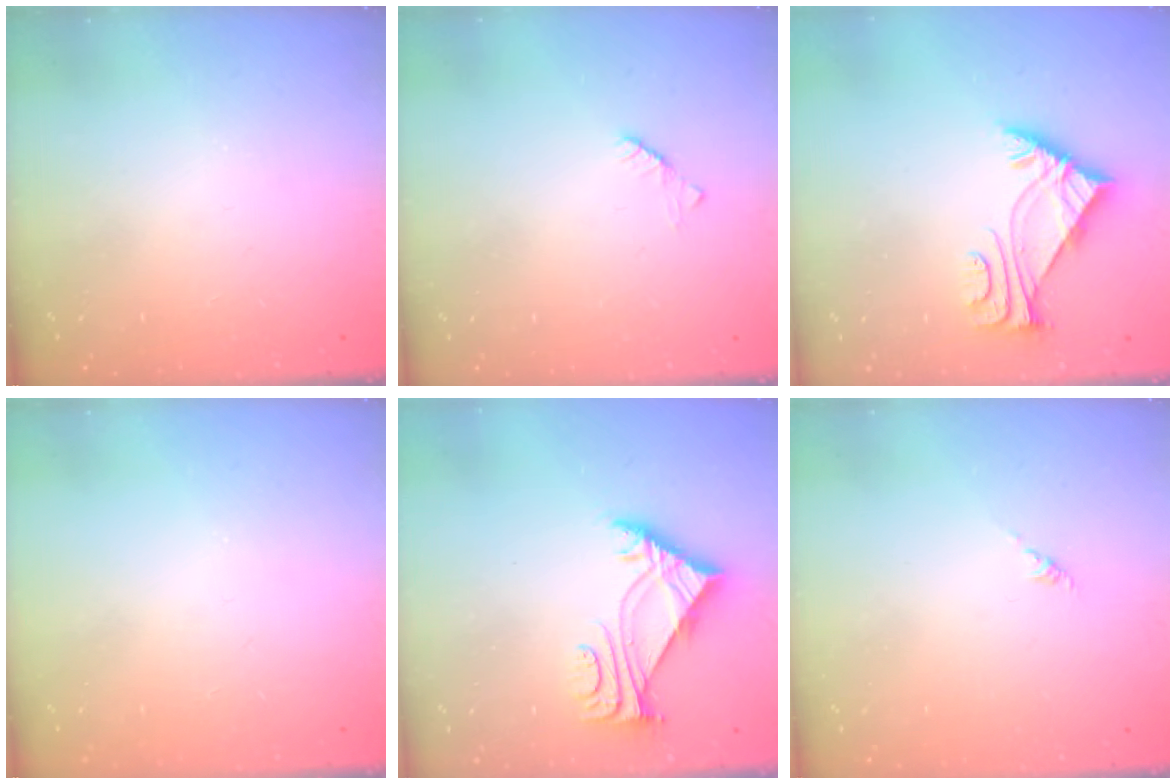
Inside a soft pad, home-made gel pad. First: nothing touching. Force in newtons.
{"total": 2.2, "press": 2.2, "slide": 0.3}
{"total": 5.7, "press": 5.6, "slide": 1.1}
{"total": 0.0}
{"total": 5.6, "press": 5.5, "slide": 1.2}
{"total": 0.0}